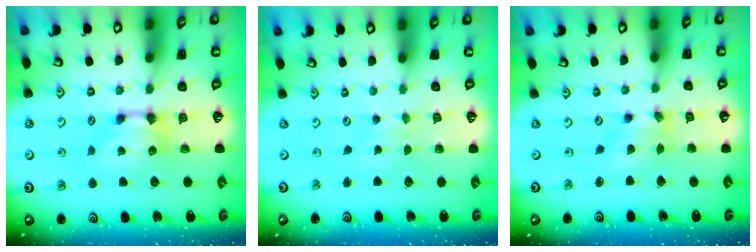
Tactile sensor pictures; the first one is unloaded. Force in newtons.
{"total": 3.2, "press": 3.2, "slide": 0.1}
{"total": 1.3, "press": 0.6, "slide": 1.1}